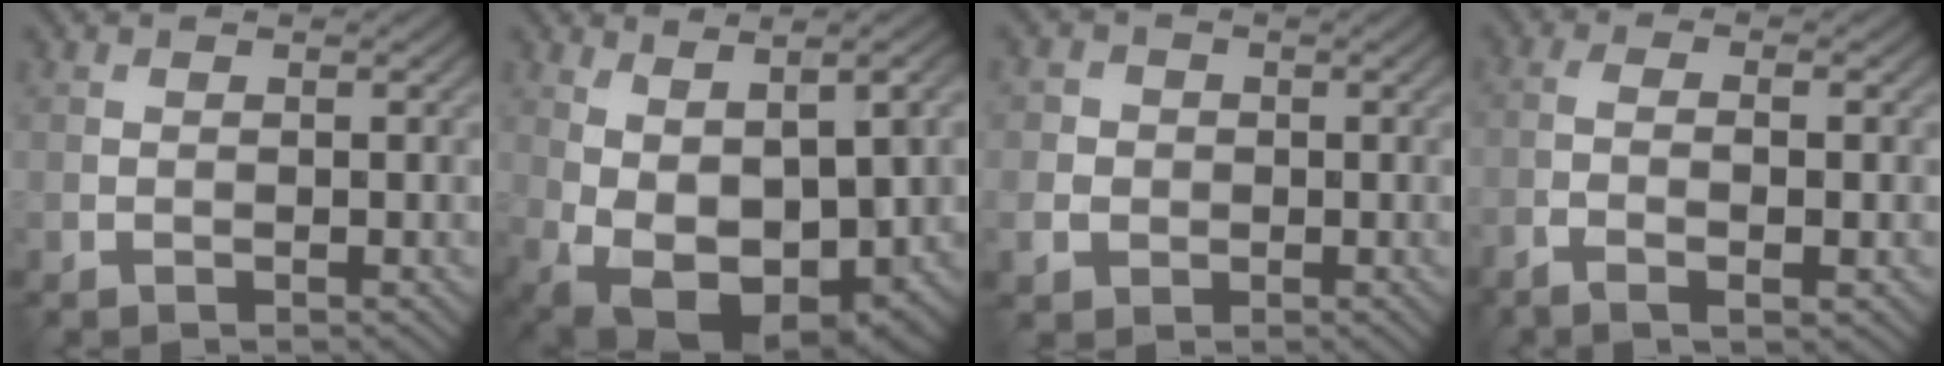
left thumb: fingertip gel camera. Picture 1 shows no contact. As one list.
[{"total": 13.3, "force": [0.1, 6.7, 11.5], "torque": [-0.216, -0.028, 0.042]}, {"total": 3.6, "force": [-0.5, 3.4, 0.9], "torque": [-0.021, 0.000, -0.021]}, {"total": 4.1, "force": [-1.8, 0.8, 3.6], "torque": [-0.070, 0.000, -0.040]}]